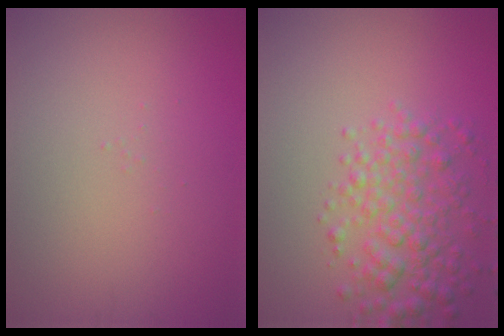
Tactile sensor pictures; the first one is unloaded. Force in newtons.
{"total": 4.4, "press": 4.4, "slide": 0.1}